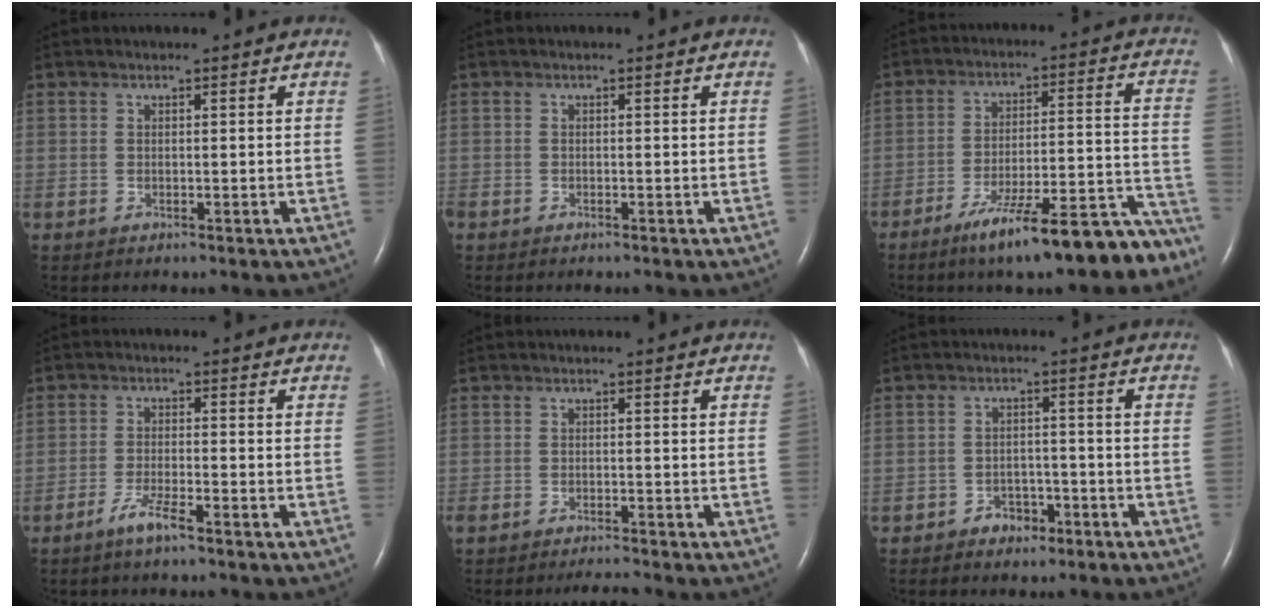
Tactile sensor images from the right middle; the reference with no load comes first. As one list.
[{"total": 0.7, "force": [-0.6, 0.2, 0.2], "torque": [-0.007, -0.001, -0.012]}, {"total": 18.1, "force": [-14.2, 3.0, 10.8], "torque": [-0.103, 0.044, -0.214]}, {"total": 3.7, "force": [-2.6, 0.1, 2.6], "torque": [-0.057, -0.005, -0.052]}, {"total": 2.2, "force": [-2.1, -0.3, 0.6], "torque": [-0.015, -0.009, -0.034]}, {"total": 3.3, "force": [-2.3, 2.1, 1.3], "torque": [-0.014, 0.010, -0.030]}]